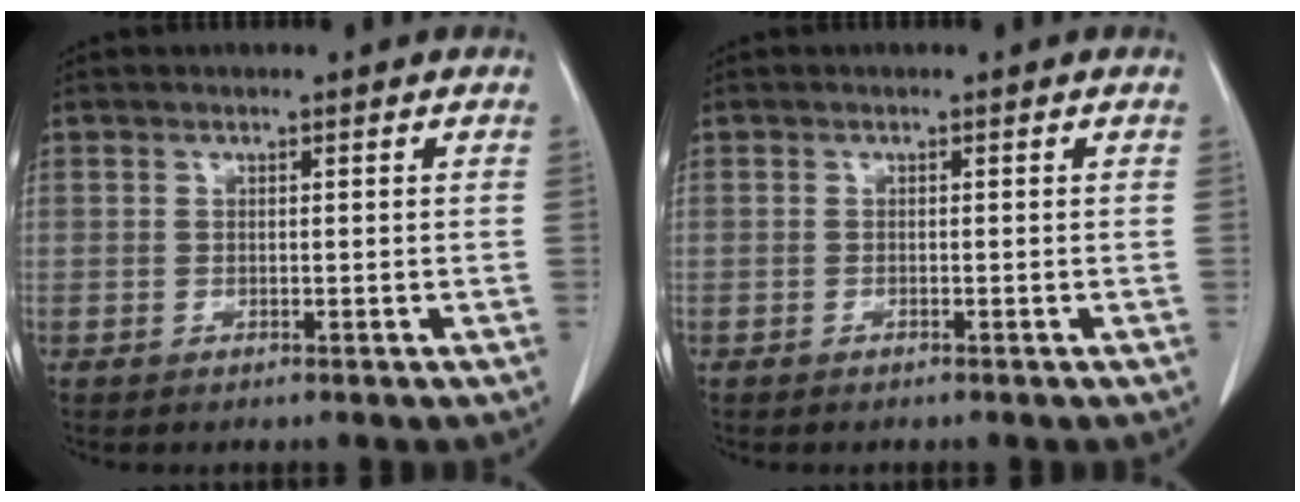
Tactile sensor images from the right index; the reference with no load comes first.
{"total": 0.0}